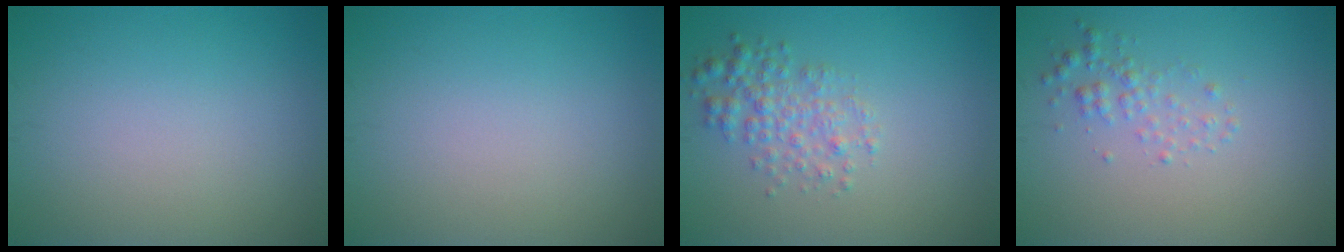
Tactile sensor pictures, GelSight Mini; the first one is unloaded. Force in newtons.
{"total": 0.0}
{"total": 2.8, "press": 2.8, "slide": 0.1}
{"total": 1.7, "press": 1.7, "slide": 0.0}